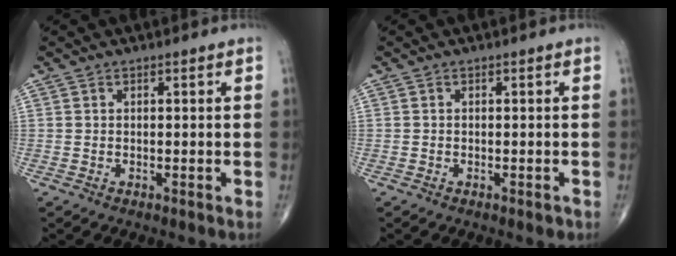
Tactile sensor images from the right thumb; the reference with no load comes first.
{"total": 0.8, "force": [-0.5, 0.4, 0.5], "torque": [-0.006, -0.001, -0.007]}